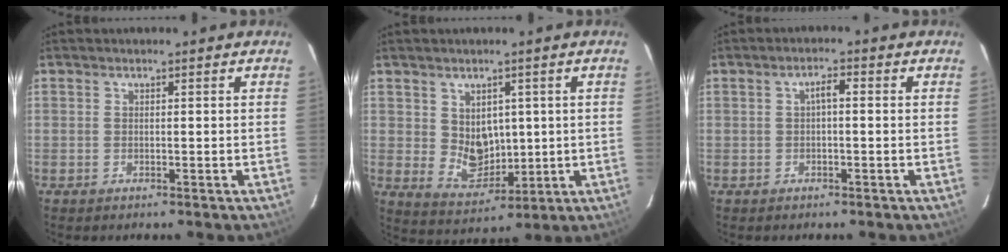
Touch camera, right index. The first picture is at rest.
{"total": 7.0, "force": [1.5, 5.8, 3.7], "torque": [-0.065, -0.003, 0.046]}
{"total": 2.0, "force": [-0.1, 0.6, 1.9], "torque": [-0.036, 0.010, -0.001]}